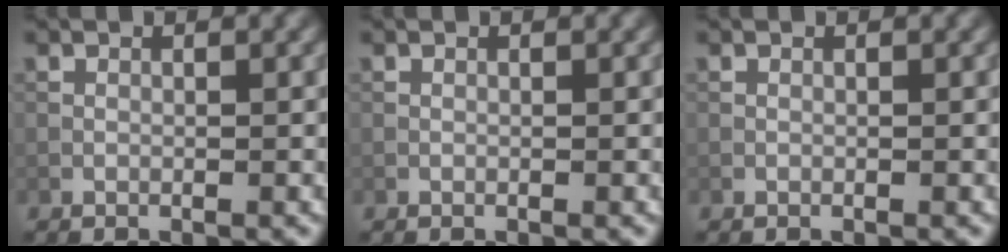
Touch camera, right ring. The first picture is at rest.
{"total": 0.0}
{"total": 0.0}